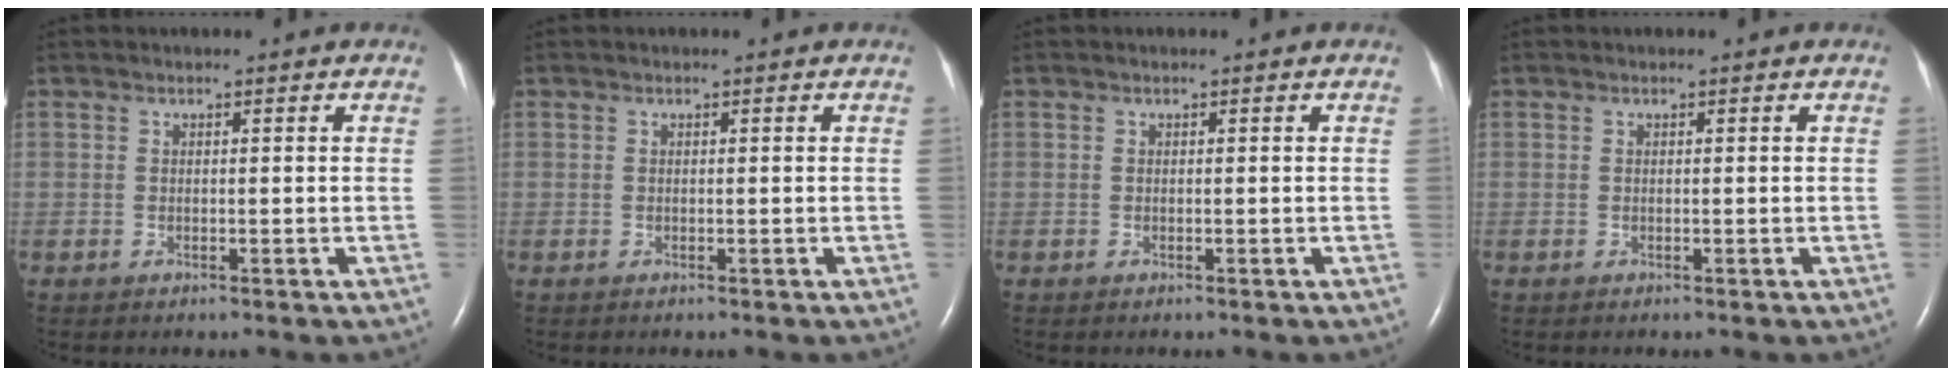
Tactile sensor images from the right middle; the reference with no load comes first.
{"total": 0.0}
{"total": 0.0}
{"total": 0.0}